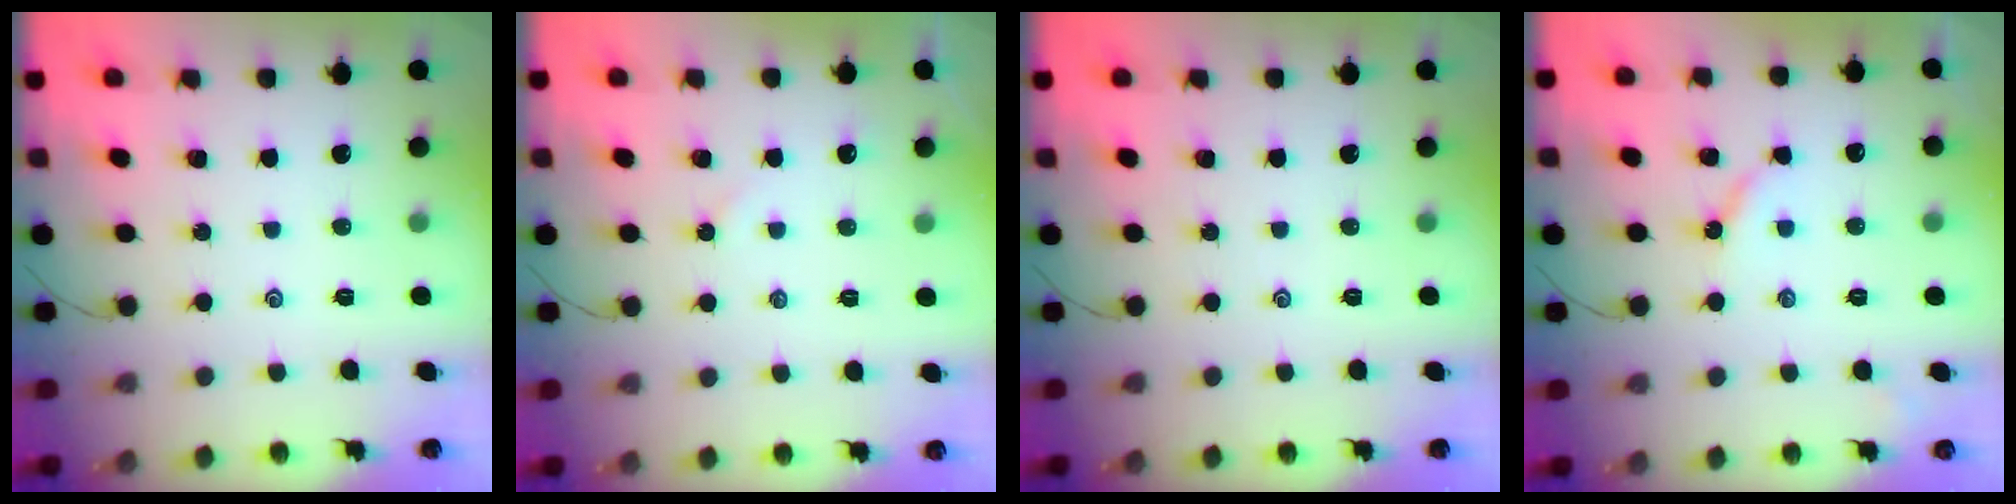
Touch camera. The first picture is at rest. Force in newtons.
{"total": 3.8, "press": 3.8, "slide": 0.4}
{"total": 0.0}
{"total": 4.1, "press": 4.1, "slide": 0.5}